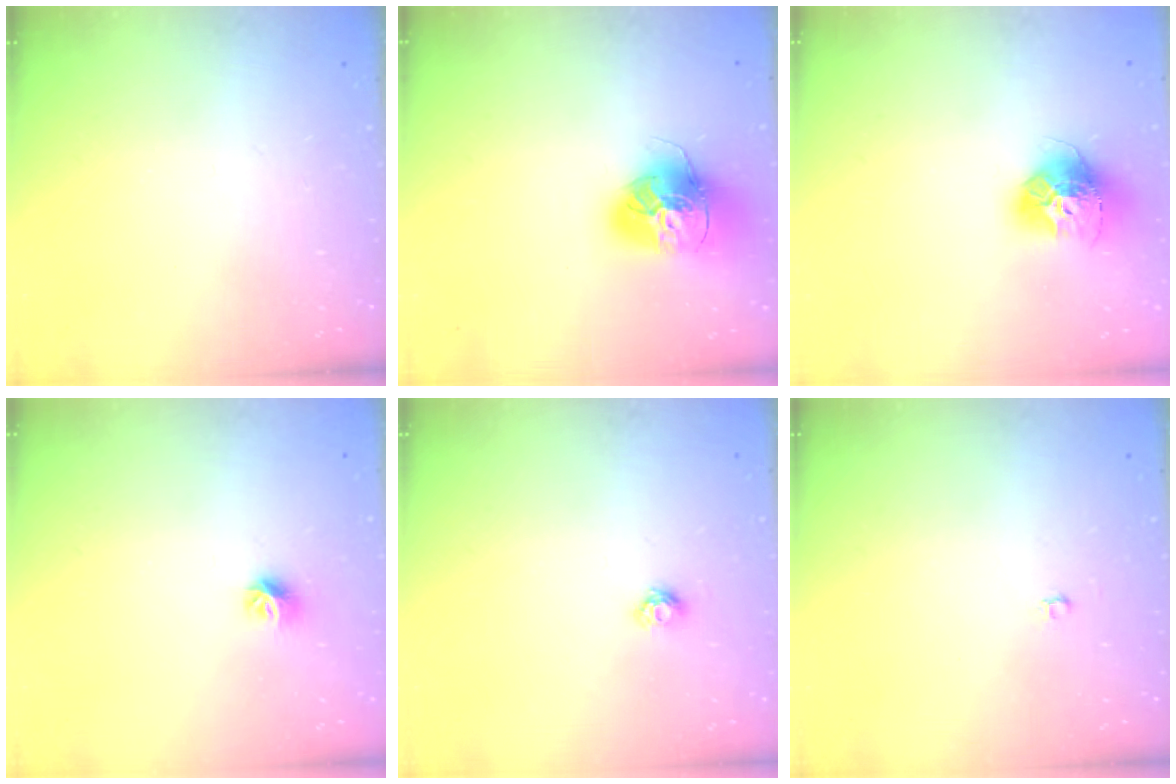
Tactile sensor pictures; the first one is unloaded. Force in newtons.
{"total": 16.8, "press": 16.7, "slide": 1.9}
{"total": 13.6, "press": 13.5, "slide": 1.4}
{"total": 7.4, "press": 7.4, "slide": 0.7}
{"total": 4.6, "press": 4.5, "slide": 0.6}
{"total": 2.2, "press": 2.2, "slide": 0.2}